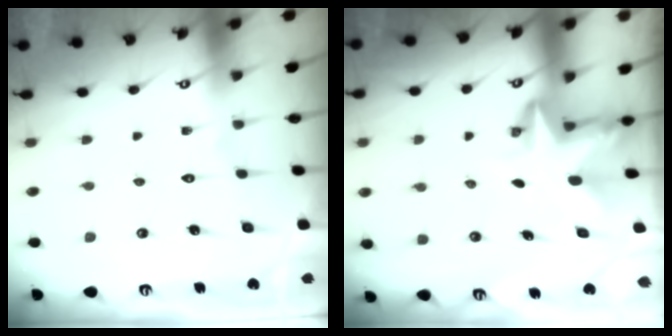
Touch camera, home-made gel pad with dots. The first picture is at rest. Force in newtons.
{"total": 2.8, "press": 2.8, "slide": 0.2}